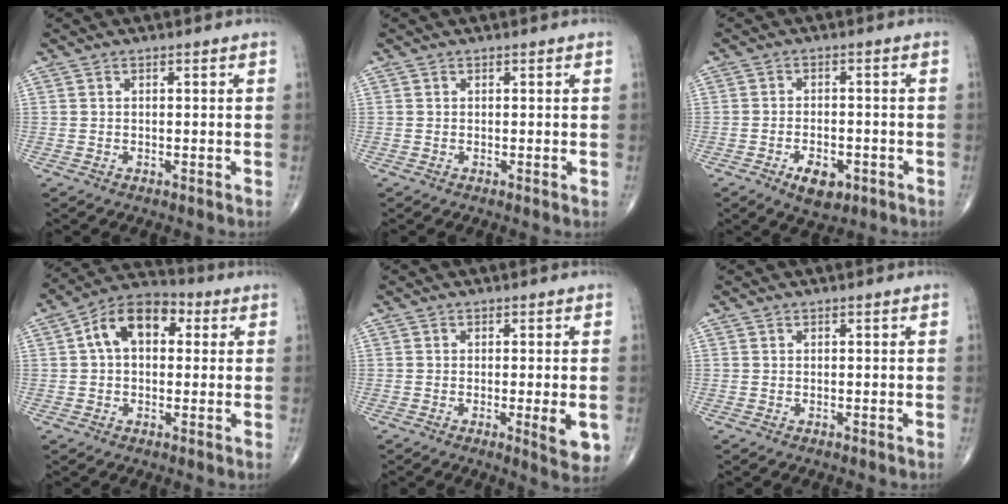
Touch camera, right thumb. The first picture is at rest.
{"total": 0.0}
{"total": 5.9, "force": [-2.8, 3.2, 4.1], "torque": [-0.058, 0.008, -0.040]}
{"total": 11.1, "force": [2.4, 7.2, 8.1], "torque": [-0.118, 0.030, 0.027]}
{"total": 5.1, "force": [-1.0, 1.1, 4.8], "torque": [-0.065, -0.013, -0.015]}
{"total": 0.0}